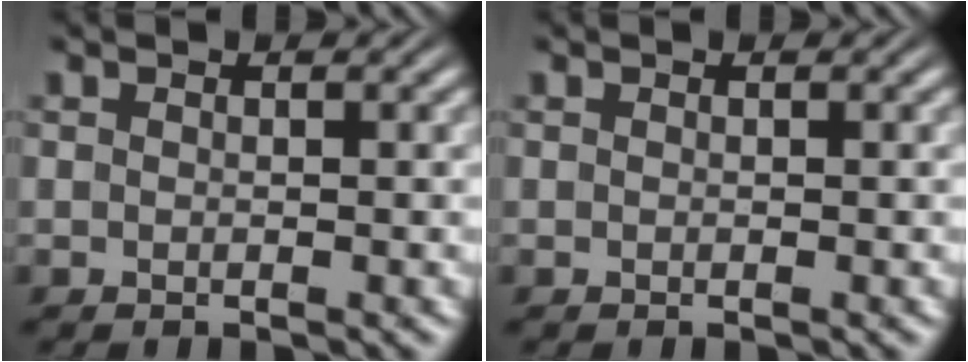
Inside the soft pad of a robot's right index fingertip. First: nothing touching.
{"total": 0.0}